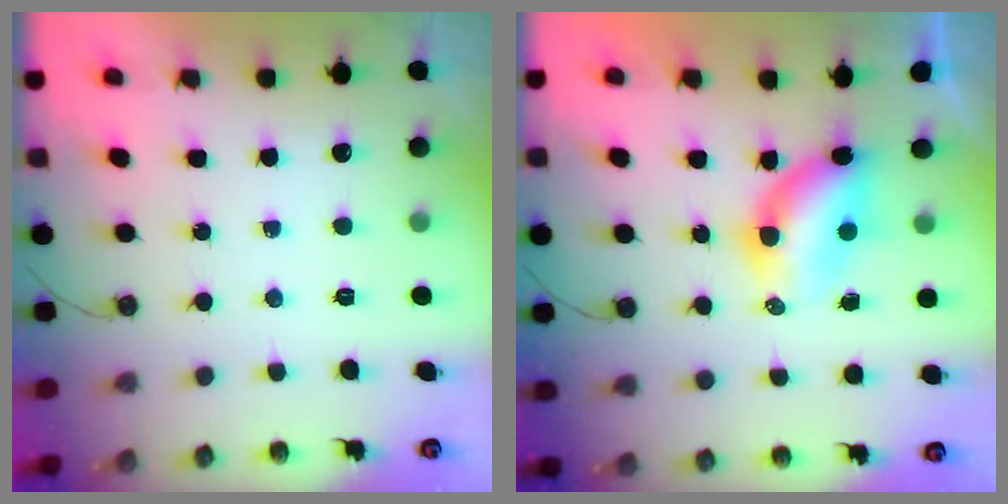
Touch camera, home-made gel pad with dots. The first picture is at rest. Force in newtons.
{"total": 7.6, "press": 6.8, "slide": 3.3}